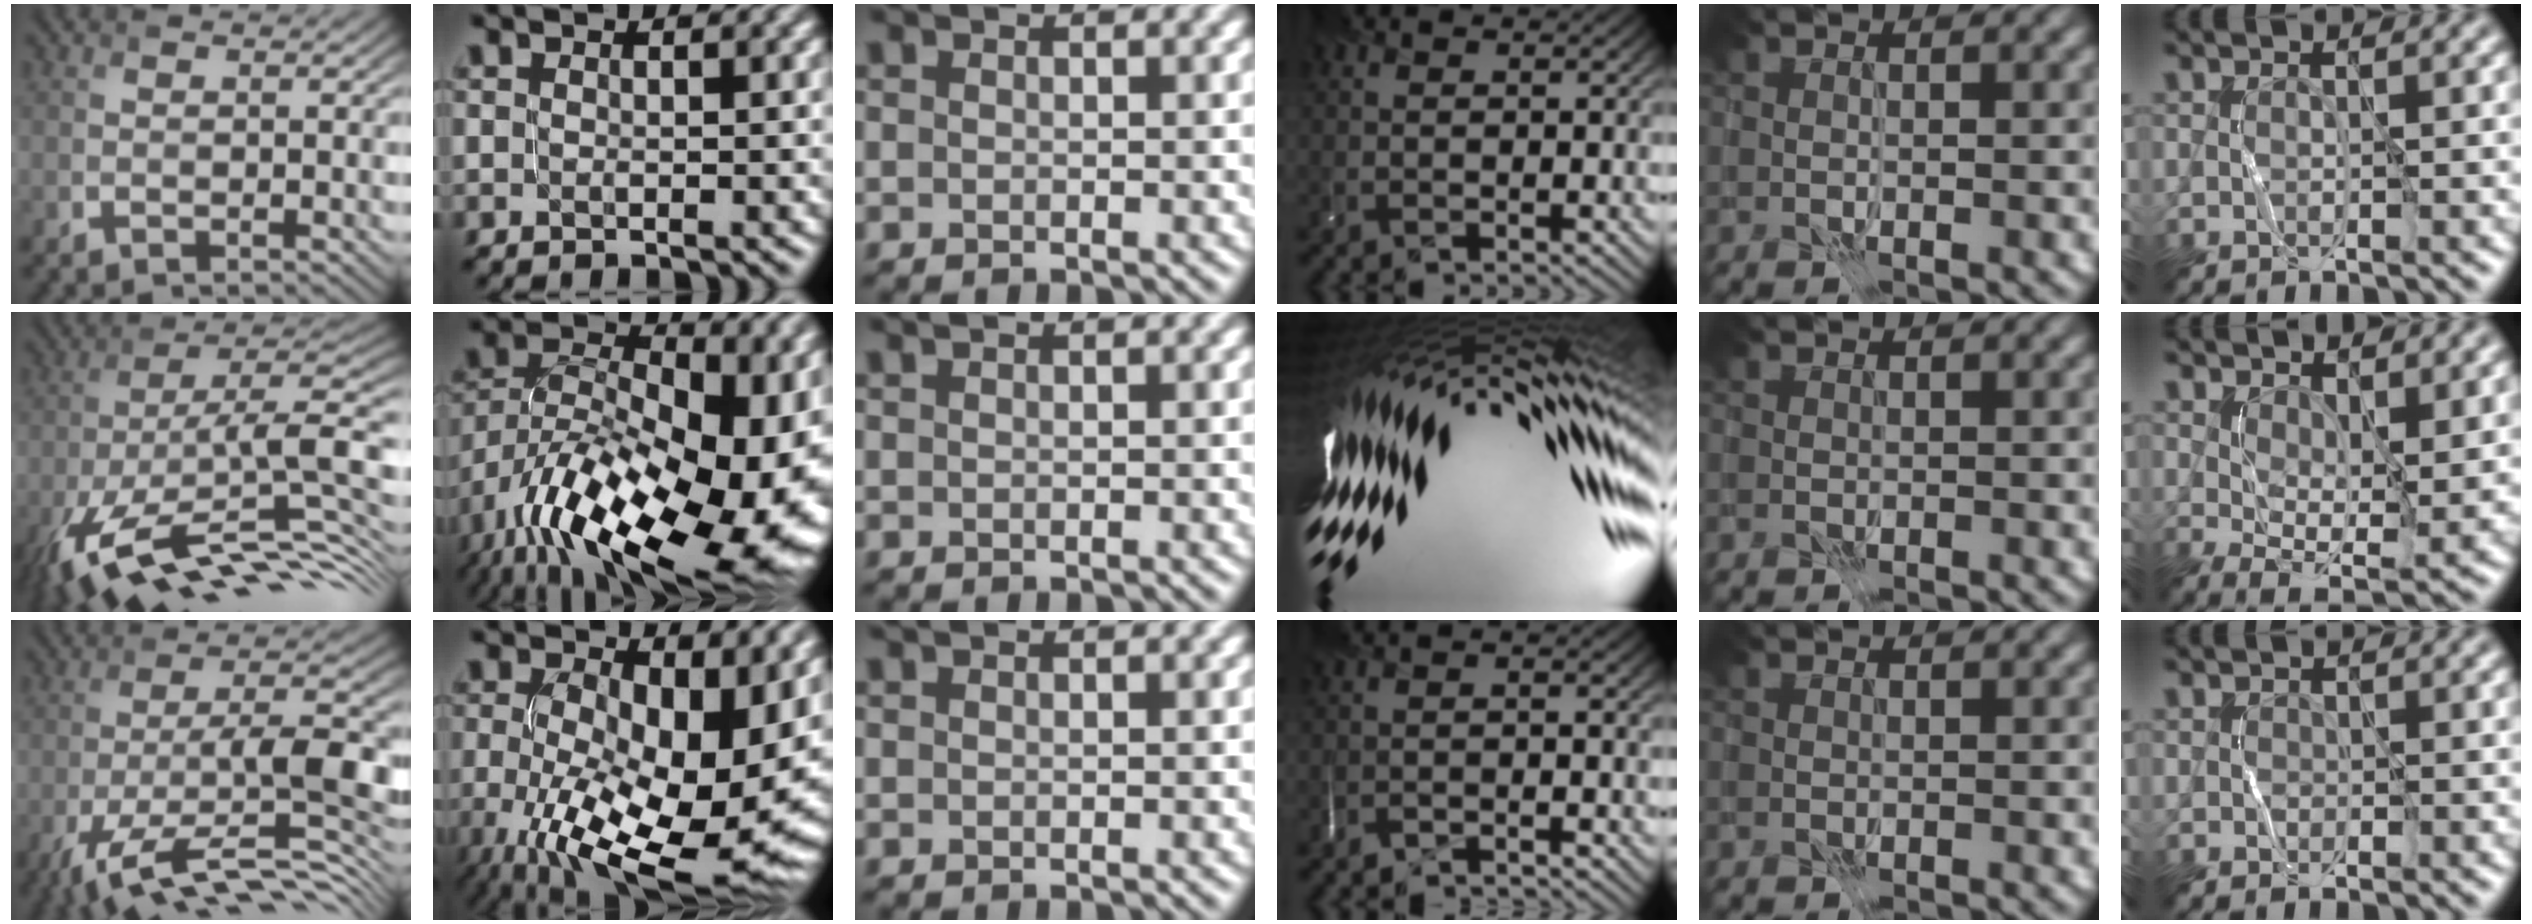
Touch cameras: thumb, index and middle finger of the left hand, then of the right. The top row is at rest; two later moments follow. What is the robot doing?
{"motion": "close", "object": "stapler"}